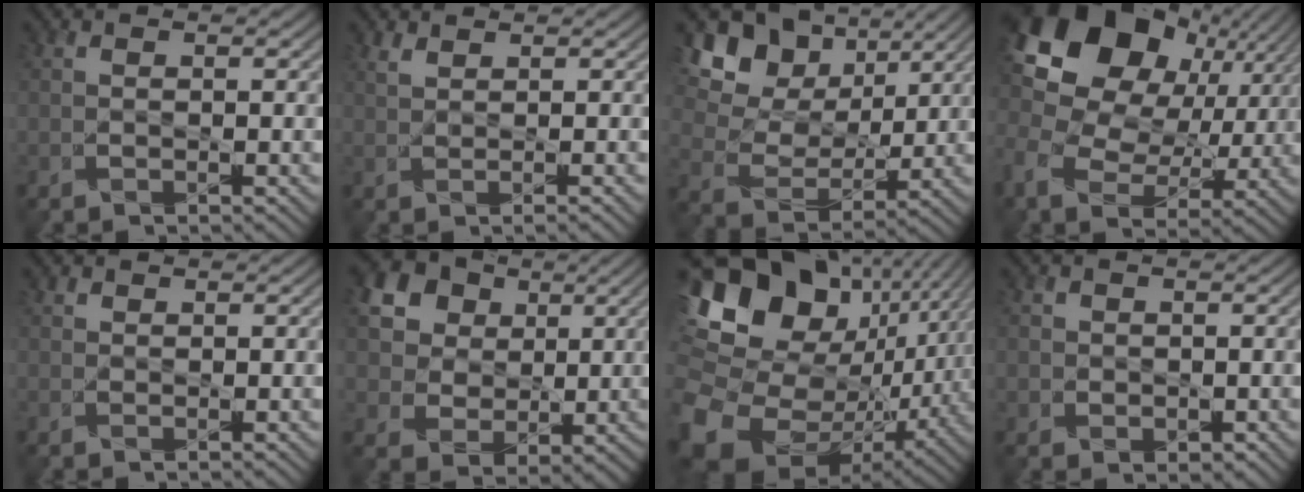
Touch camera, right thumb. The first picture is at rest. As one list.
[{"total": 1.4, "force": [1.0, 0.2, 1.0], "torque": [-0.027, 0.004, 0.022]}, {"total": 13.6, "force": [6.7, 9.3, 7.2], "torque": [-0.189, 0.038, 0.119]}, {"total": 18.0, "force": [4.8, 12.8, 11.7], "torque": [-0.264, 0.010, 0.090]}, {"total": 0.7, "force": [0.6, 0.4, 0.1], "torque": [-0.005, 0.000, 0.013]}, {"total": 15.9, "force": [6.2, 12.8, 7.1], "torque": [-0.220, 0.009, 0.144]}, {"total": 18.3, "force": [2.3, 13.5, 12.3], "torque": [-0.266, -0.026, 0.080]}, {"total": 1.9, "force": [0.2, 1.8, 0.5], "torque": [-0.016, -0.008, 0.003]}]